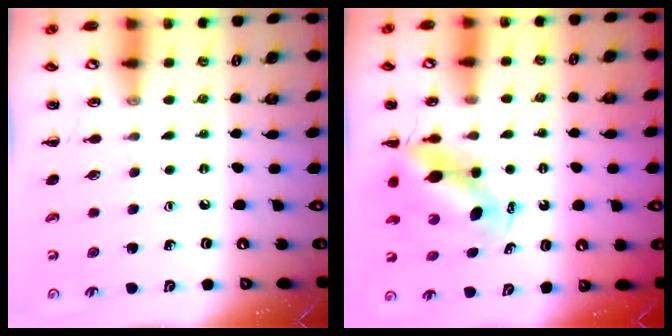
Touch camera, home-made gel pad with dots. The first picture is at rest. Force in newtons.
{"total": 7.9, "press": 7.8, "slide": 0.8}